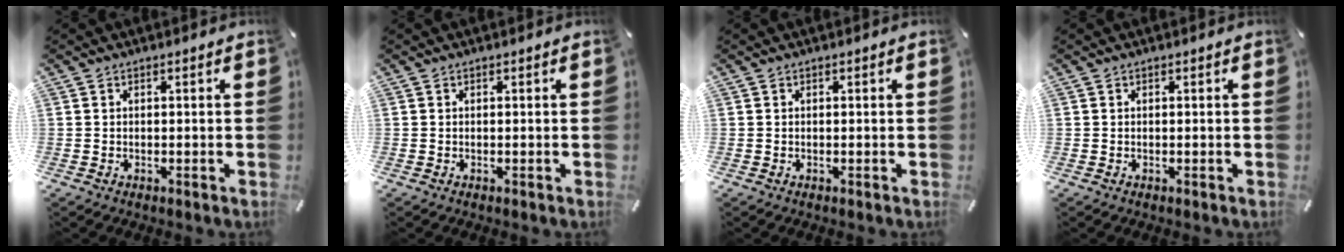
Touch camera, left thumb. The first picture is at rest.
{"total": 0.0}
{"total": 0.0}
{"total": 0.0}